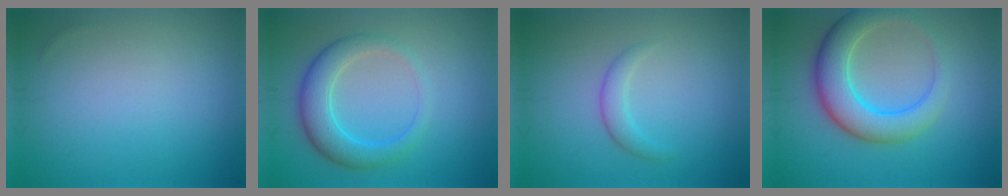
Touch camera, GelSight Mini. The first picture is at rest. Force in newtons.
{"total": 4.4, "press": 4.4, "slide": 0.1}
{"total": 1.7, "press": 1.7, "slide": 0.1}
{"total": 6.4, "press": 6.4, "slide": 0.3}